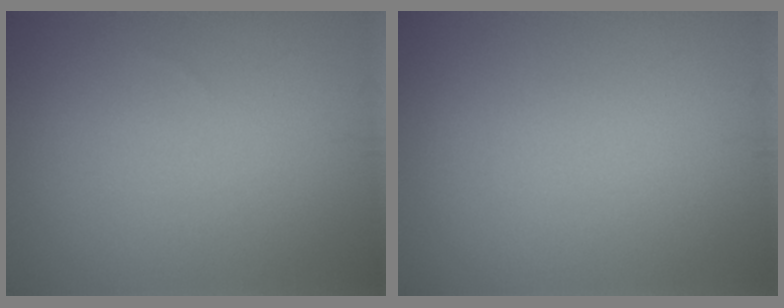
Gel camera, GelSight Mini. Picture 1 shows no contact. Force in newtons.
{"total": 0.0}